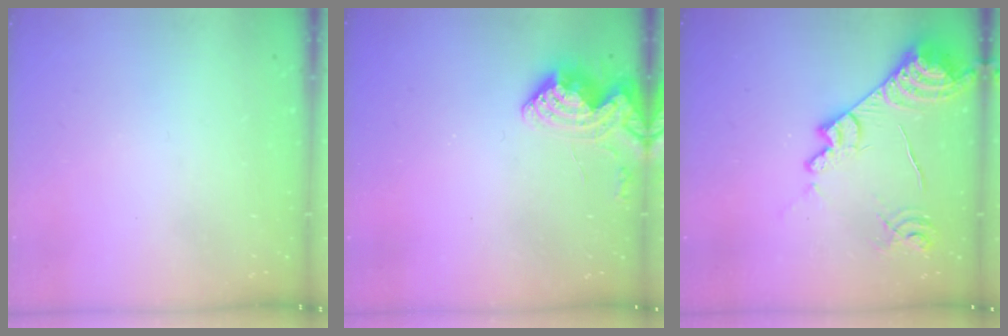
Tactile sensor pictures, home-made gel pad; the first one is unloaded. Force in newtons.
{"total": 7.3, "press": 7.3, "slide": 0.8}
{"total": 17.1, "press": 17.0, "slide": 1.8}